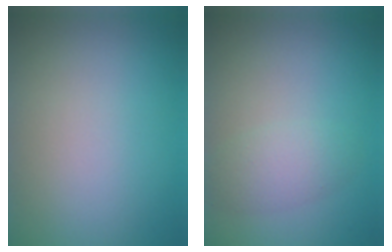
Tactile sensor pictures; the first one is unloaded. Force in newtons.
{"total": 2.4, "press": 2.4, "slide": 0.1}